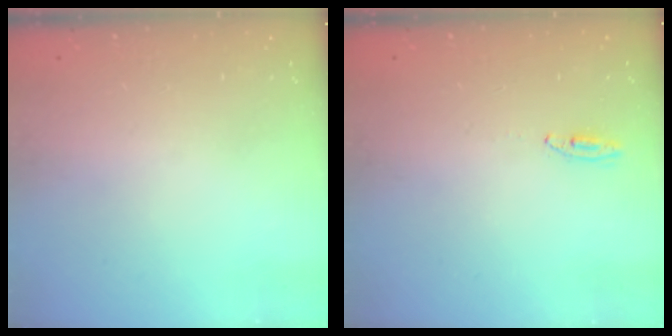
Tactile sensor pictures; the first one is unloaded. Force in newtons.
{"total": 2.7, "press": 2.5, "slide": 1.0}